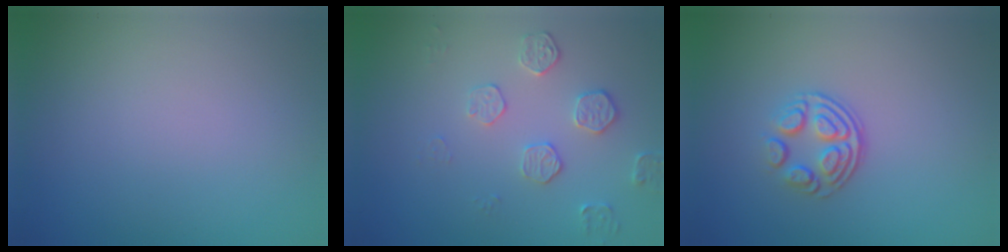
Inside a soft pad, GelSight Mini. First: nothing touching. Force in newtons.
{"total": 2.1, "press": 1.5, "slide": 1.4}
{"total": 3.6, "press": 2.4, "slide": 2.6}